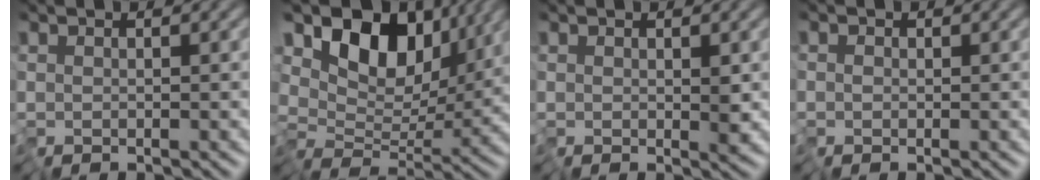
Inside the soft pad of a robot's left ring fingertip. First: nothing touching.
{"total": 9.6, "force": [4.5, 5.5, 6.4], "torque": [-0.114, 0.010, 0.074]}
{"total": 0.9, "force": [0.4, 0.4, 0.7], "torque": [-0.017, -0.001, 0.009]}
{"total": 0.6, "force": [-0.3, 0.5, 0.0], "torque": [0.003, 0.002, -0.008]}